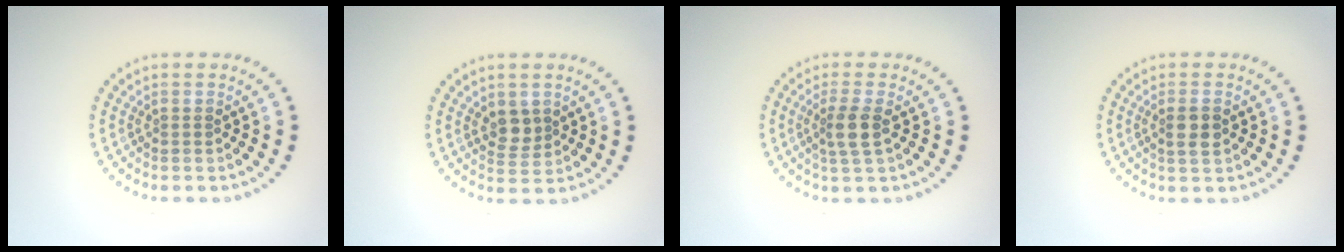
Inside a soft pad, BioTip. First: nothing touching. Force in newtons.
{"total": 2.0, "press": 1.8, "slide": 0.9}
{"total": 2.5, "press": 2.0, "slide": 1.4}
{"total": 2.0, "press": 1.9, "slide": 0.5}